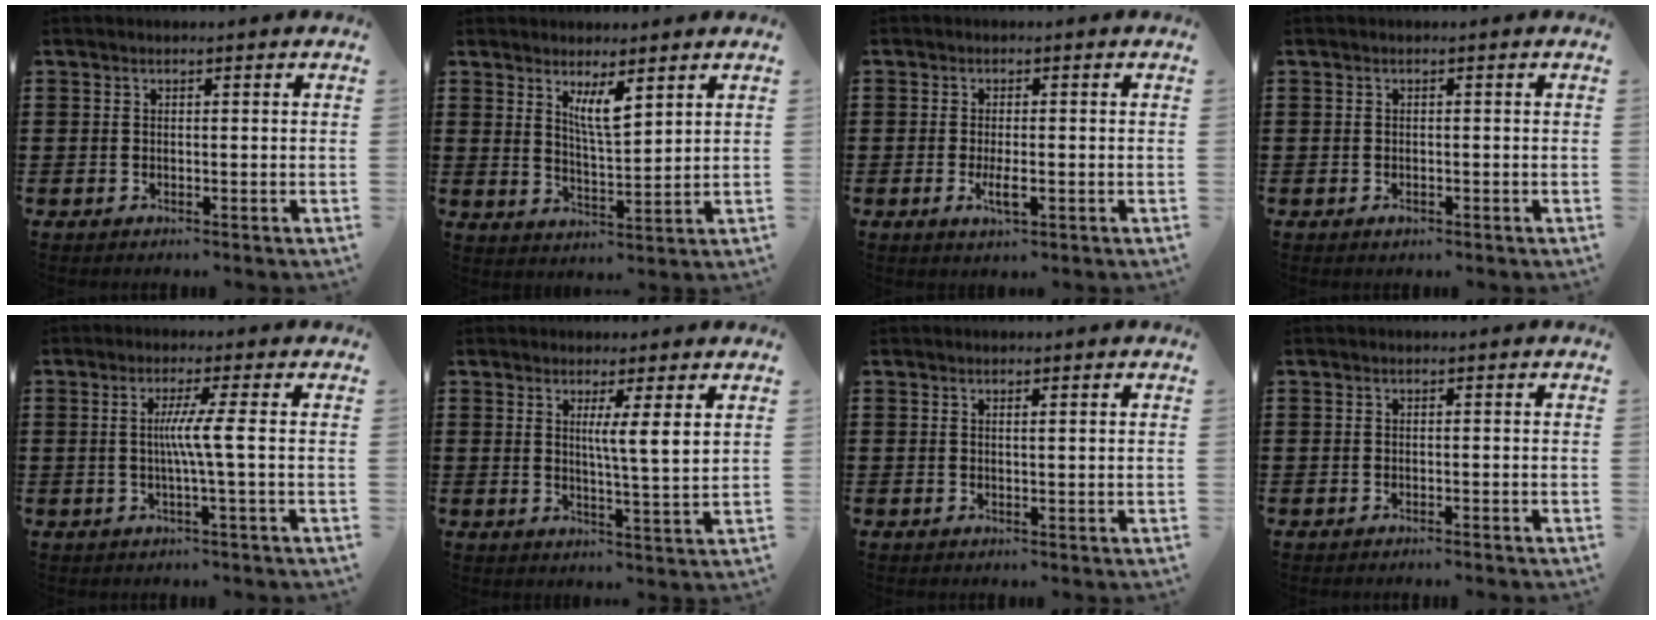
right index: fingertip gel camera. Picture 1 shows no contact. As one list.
[{"total": 5.0, "force": [2.9, 1.1, 4.0], "torque": [-0.085, 0.000, 0.049]}, {"total": 3.6, "force": [-1.2, 1.0, 3.3], "torque": [-0.076, -0.006, -0.026]}, {"total": 0.7, "force": [-0.4, 0.5, 0.4], "torque": [-0.009, -0.003, -0.007]}, {"total": 4.9, "force": [-0.3, -0.8, 4.8], "torque": [-0.088, -0.012, -0.011]}, {"total": 4.3, "force": [1.8, -0.5, 3.8], "torque": [-0.072, -0.011, 0.026]}, {"total": 0.5, "force": [0.1, -0.2, 0.5], "torque": [-0.008, -0.003, 0.003]}, {"total": 0.6, "force": [-0.5, -0.2, 0.1], "torque": [-0.004, -0.004, -0.011]}]